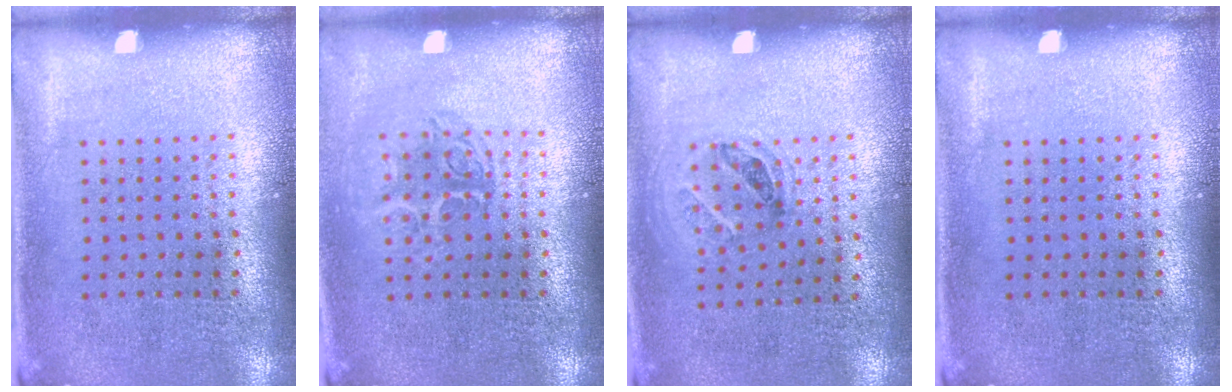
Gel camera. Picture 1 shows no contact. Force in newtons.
{"total": 1.2, "press": 1.1, "slide": 0.4}
{"total": 1.0, "press": 0.7, "slide": 0.7}
{"total": 0.0}